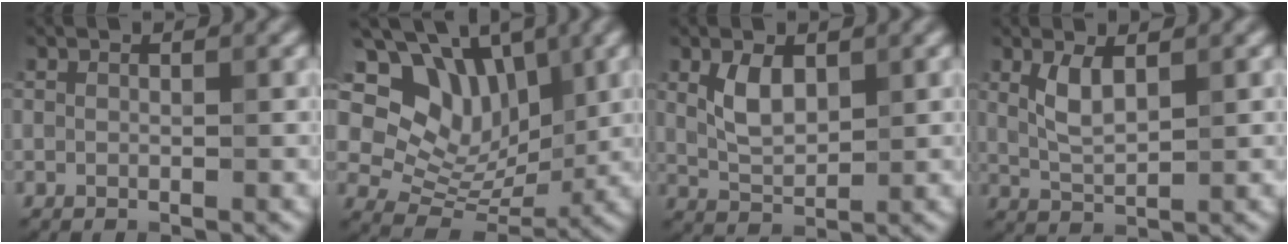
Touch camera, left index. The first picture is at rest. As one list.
[{"total": 8.9, "force": [3.6, 6.4, 5.0], "torque": [-0.084, -0.007, 0.058]}, {"total": 2.9, "force": [0.9, 1.6, 2.3], "torque": [-0.052, -0.004, 0.022]}, {"total": 2.5, "force": [0.9, 0.9, 2.2], "torque": [-0.052, -0.005, 0.021]}]